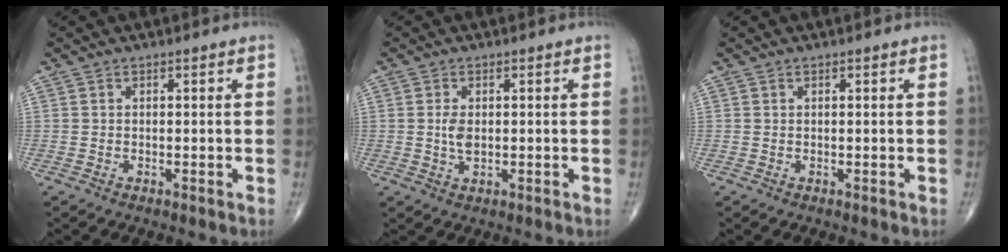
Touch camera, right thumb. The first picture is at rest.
{"total": 3.0, "force": [0.1, 1.7, 2.5], "torque": [-0.047, -0.003, 0.002]}
{"total": 0.0}